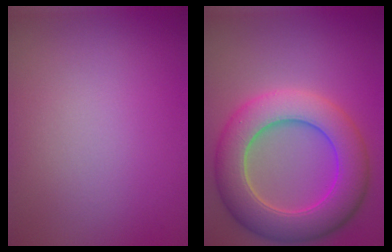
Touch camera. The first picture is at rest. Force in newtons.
{"total": 8.5, "press": 8.5, "slide": 0.2}